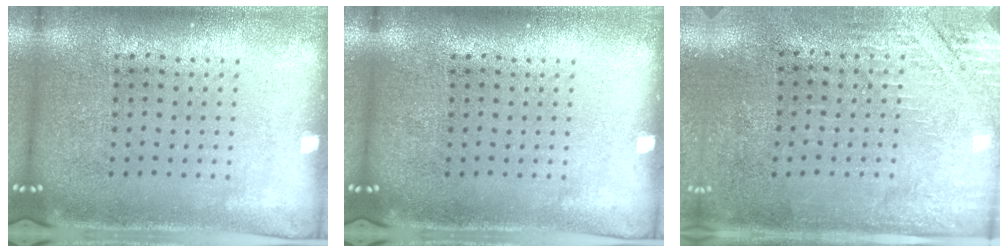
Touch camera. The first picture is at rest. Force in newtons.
{"total": 0.0}
{"total": 2.7, "press": 2.4, "slide": 1.3}